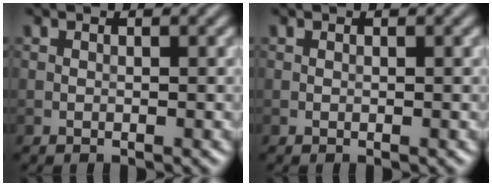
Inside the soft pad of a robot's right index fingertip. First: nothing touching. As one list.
[{"total": 0.0}]